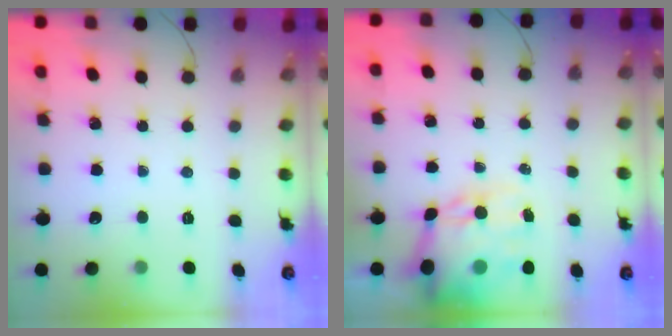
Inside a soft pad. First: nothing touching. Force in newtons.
{"total": 14.6, "press": 14.1, "slide": 3.6}